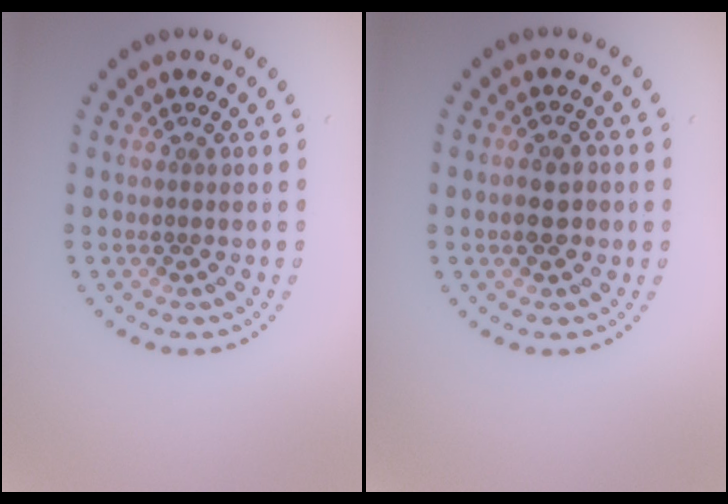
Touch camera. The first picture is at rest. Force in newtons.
{"total": 2.3, "press": 2.3, "slide": 0.4}